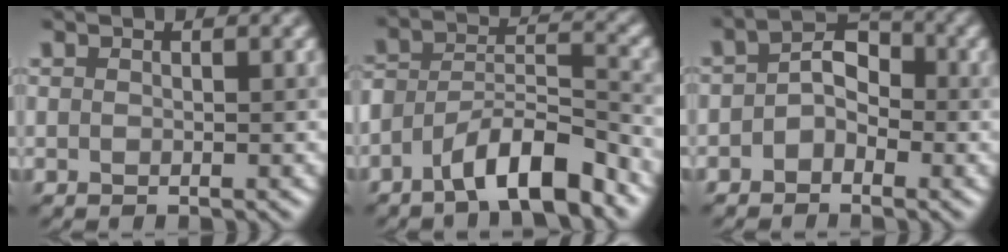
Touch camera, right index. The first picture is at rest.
{"total": 6.8, "force": [-4.8, 1.8, 4.5], "torque": [-0.071, 0.024, -0.076]}
{"total": 2.5, "force": [-0.8, 1.7, 1.8], "torque": [-0.030, 0.024, -0.012]}